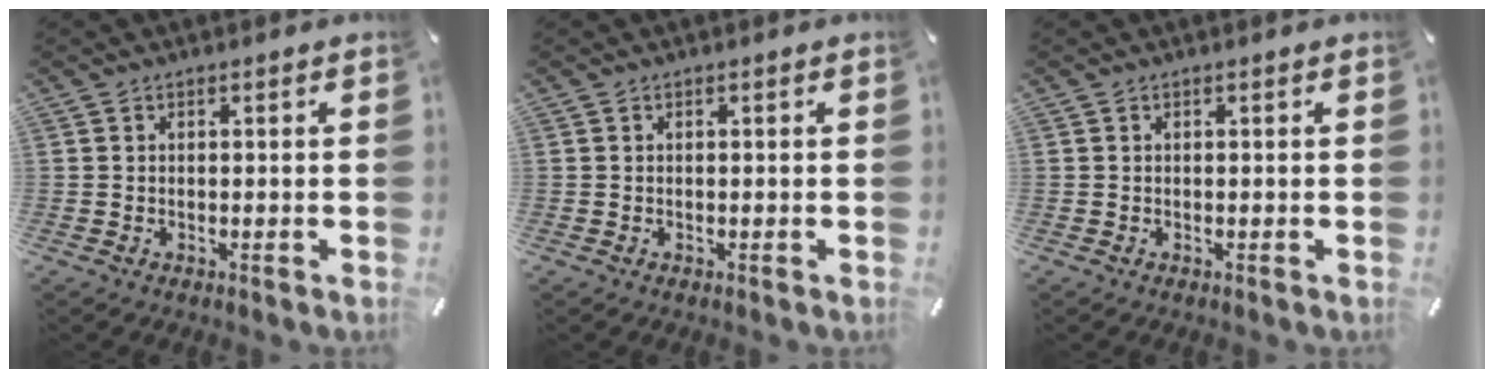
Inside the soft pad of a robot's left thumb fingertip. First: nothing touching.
{"total": 0.0}
{"total": 0.0}